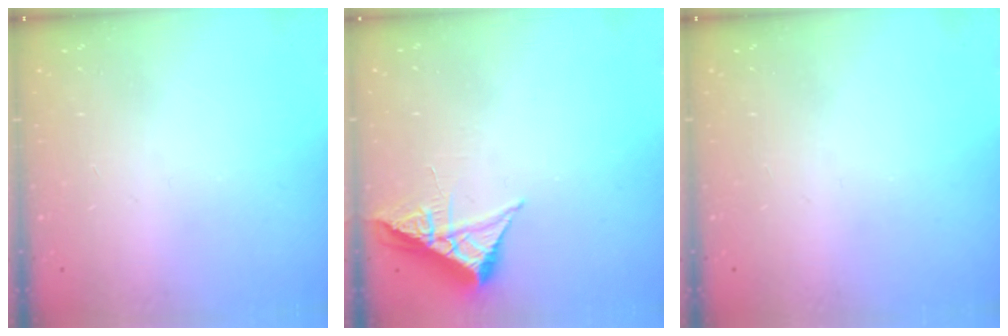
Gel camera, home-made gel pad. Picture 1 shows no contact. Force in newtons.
{"total": 6.5, "press": 6.5, "slide": 0.7}
{"total": 0.0}